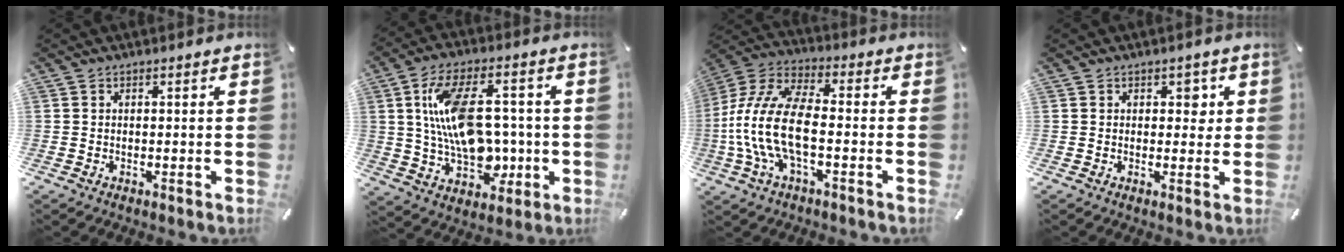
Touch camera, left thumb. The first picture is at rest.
{"total": 17.6, "force": [1.4, 11.2, 13.5], "torque": [-0.246, 0.014, 0.028]}
{"total": 15.7, "force": [-3.2, 7.7, 13.3], "torque": [-0.290, -0.002, -0.061]}
{"total": 3.3, "force": [1.0, 2.4, 2.1], "torque": [-0.004, -0.007, 0.005]}